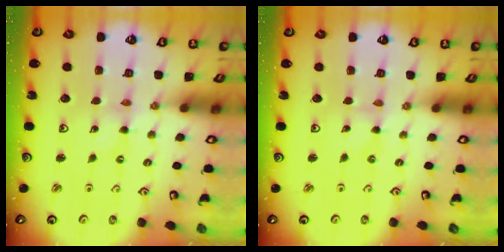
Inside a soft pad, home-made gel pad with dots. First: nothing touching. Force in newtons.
{"total": 0.0}